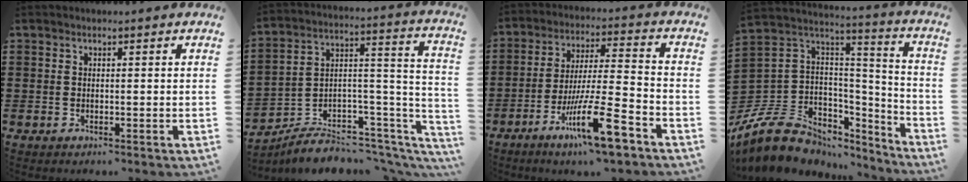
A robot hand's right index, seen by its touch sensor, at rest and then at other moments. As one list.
[{"total": 5.7, "force": [-4.5, 2.9, 1.7], "torque": [-0.026, 0.008, -0.084]}, {"total": 14.3, "force": [-8.2, 2.0, 11.6], "torque": [-0.214, 0.010, -0.145]}, {"total": 10.9, "force": [-6.9, 7.6, 3.8], "torque": [-0.106, 0.015, -0.127]}]